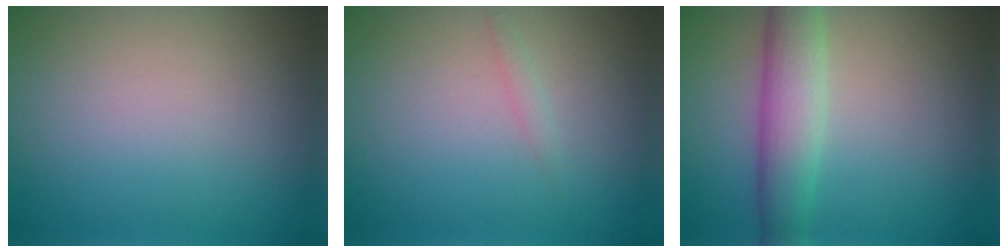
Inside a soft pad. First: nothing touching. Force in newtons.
{"total": 0.7, "press": 0.7, "slide": 0.1}
{"total": 4.6, "press": 4.6, "slide": 0.1}